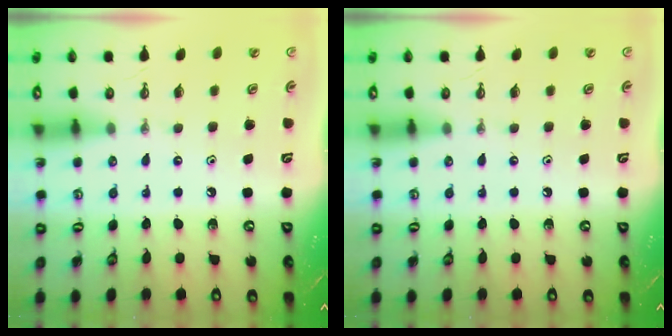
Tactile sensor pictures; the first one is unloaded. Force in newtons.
{"total": 0.0}